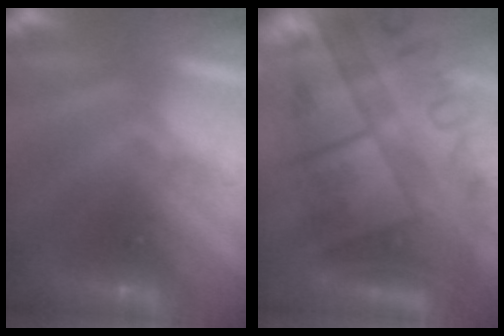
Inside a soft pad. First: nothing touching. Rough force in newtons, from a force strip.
{"total": 14.6}